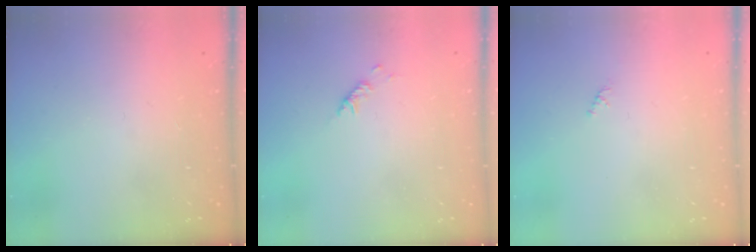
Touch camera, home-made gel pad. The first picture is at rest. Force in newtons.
{"total": 2.9, "press": 2.9, "slide": 0.6}
{"total": 0.8, "press": 0.7, "slide": 0.4}